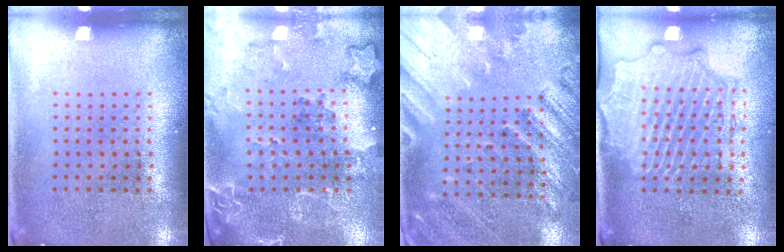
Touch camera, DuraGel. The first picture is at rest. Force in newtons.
{"total": 2.1, "press": 1.9, "slide": 0.9}
{"total": 2.4, "press": 2.0, "slide": 1.5}
{"total": 2.5, "press": 2.3, "slide": 0.8}